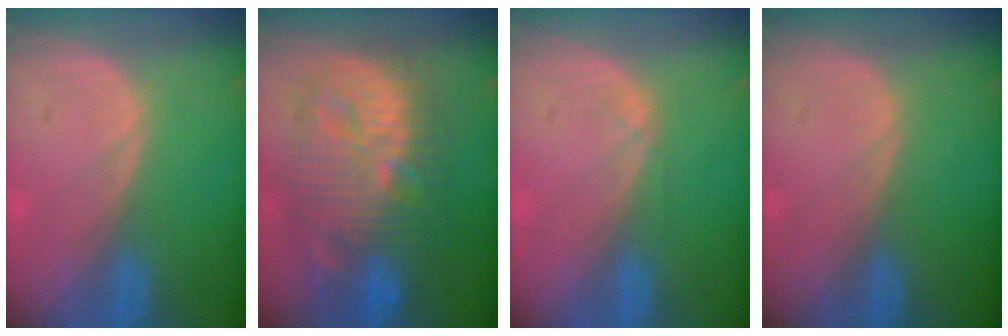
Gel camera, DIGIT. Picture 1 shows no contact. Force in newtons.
{"total": 13.5, "press": 13.4, "slide": 1.4}
{"total": 0.9, "press": 0.8, "slide": 0.2}
{"total": 0.0}